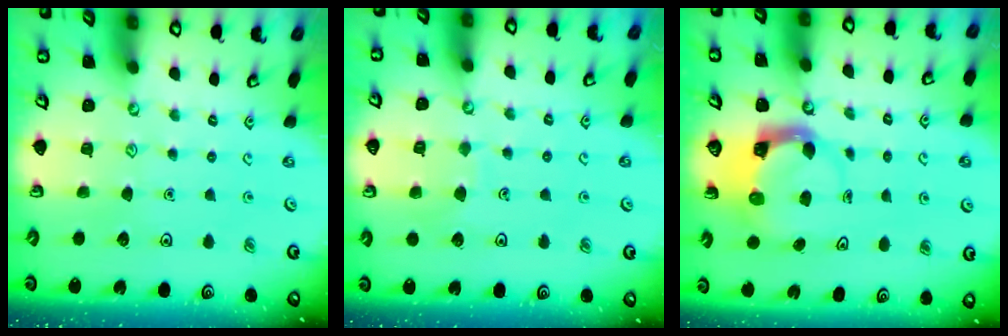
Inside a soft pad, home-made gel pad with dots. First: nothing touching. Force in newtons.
{"total": 5.3, "press": 5.2, "slide": 0.2}
{"total": 3.7, "press": 3.7, "slide": 0.5}